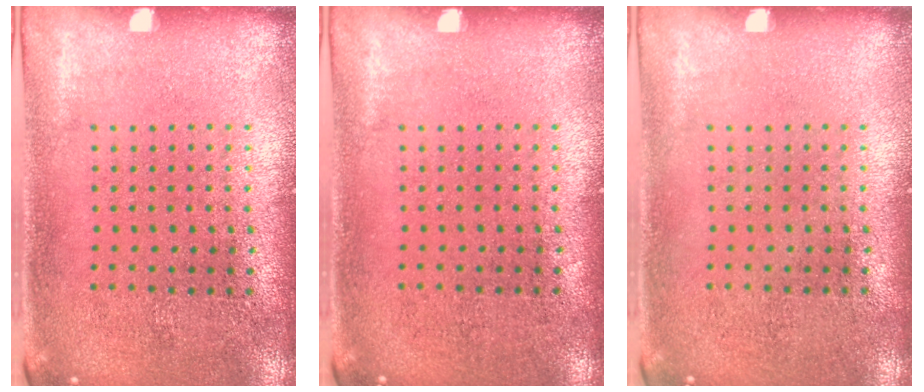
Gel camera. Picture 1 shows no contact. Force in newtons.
{"total": 0.0}
{"total": 0.0}